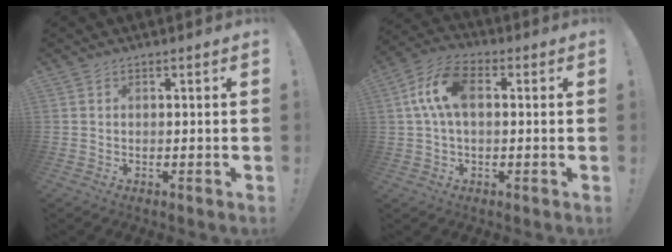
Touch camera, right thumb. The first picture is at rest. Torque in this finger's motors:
{"motor_torque": [0.40, 0.38, 0.05, 0.02, 0.13]}